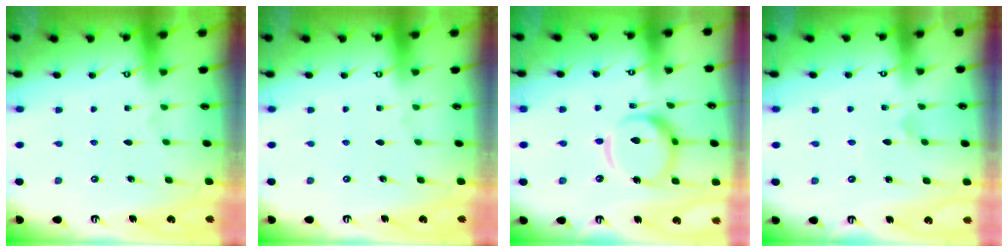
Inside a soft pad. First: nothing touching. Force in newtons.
{"total": 0.0}
{"total": 14.1, "press": 14.1, "slide": 1.3}
{"total": 2.0, "press": 2.0, "slide": 0.1}